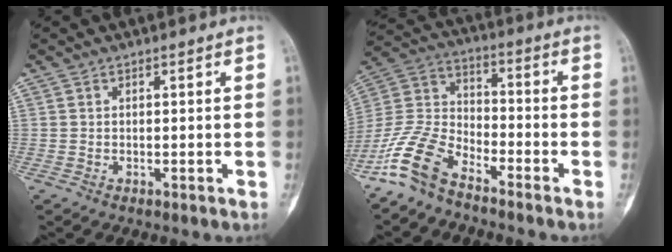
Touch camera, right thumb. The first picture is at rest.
{"total": 11.8, "force": [-8.6, 5.2, 6.1], "torque": [-0.132, 0.059, -0.181]}